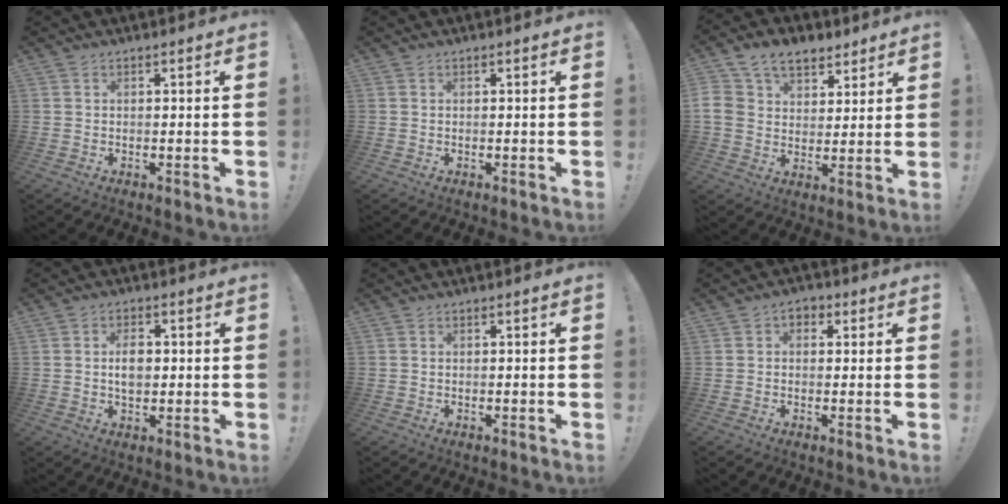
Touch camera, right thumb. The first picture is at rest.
{"total": 0.0}
{"total": 12.0, "force": [6.1, 8.9, 5.3], "torque": [-0.095, -0.019, 0.124]}
{"total": 5.8, "force": [0.5, 3.8, 4.2], "torque": [-0.059, -0.002, 0.003]}
{"total": 0.0}
{"total": 3.3, "force": [0.6, 2.6, 1.9], "torque": [-0.022, 0.004, 0.009]}